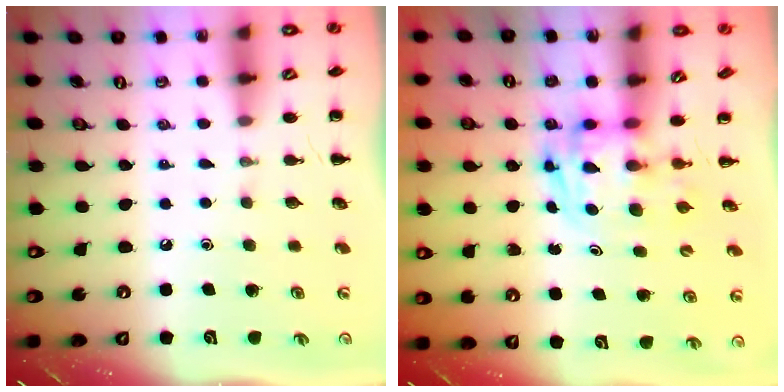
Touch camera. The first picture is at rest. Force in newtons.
{"total": 2.9, "press": 2.9, "slide": 0.5}